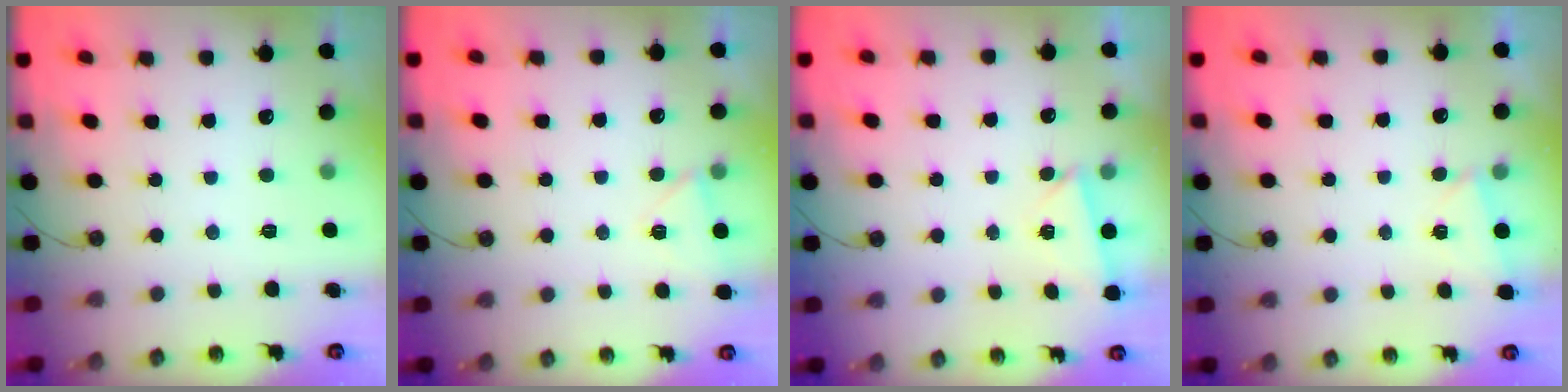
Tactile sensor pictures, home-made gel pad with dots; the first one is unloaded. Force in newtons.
{"total": 4.8, "press": 4.1, "slide": 2.4}
{"total": 2.6, "press": 2.6, "slide": 0.3}
{"total": 2.6, "press": 1.5, "slide": 2.1}